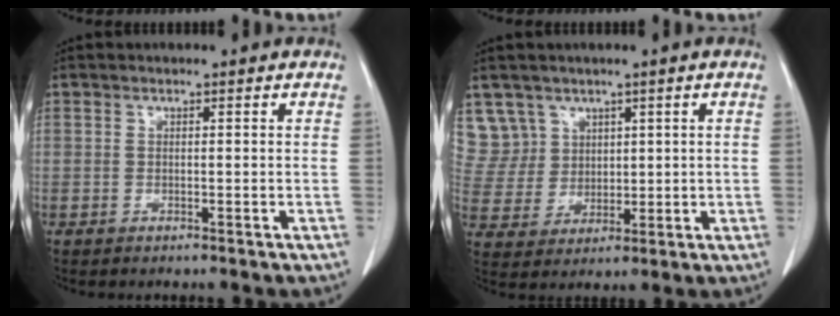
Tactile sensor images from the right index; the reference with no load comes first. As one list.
[{"total": 7.9, "force": [4.6, 6.5, -0.2], "torque": [0.004, 0.018, 0.105]}]